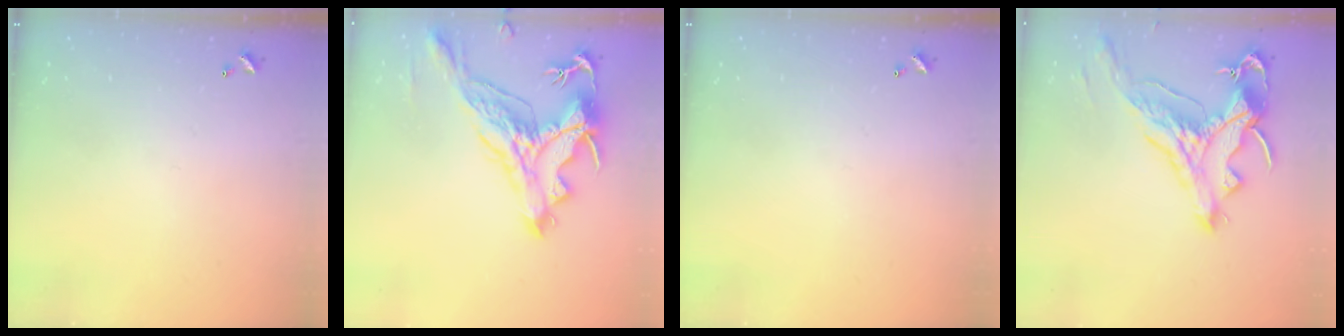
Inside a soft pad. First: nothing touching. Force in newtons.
{"total": 6.8, "press": 6.6, "slide": 1.9}
{"total": 0.0}
{"total": 3.2, "press": 2.8, "slide": 1.6}